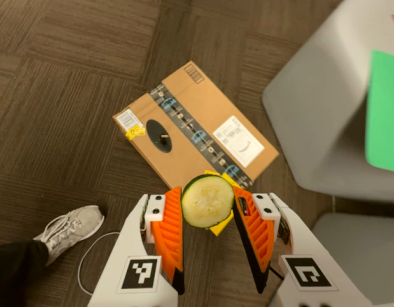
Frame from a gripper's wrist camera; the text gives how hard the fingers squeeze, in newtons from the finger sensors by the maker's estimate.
{"total": 6.6, "left": 7.0, "right": 6.3}